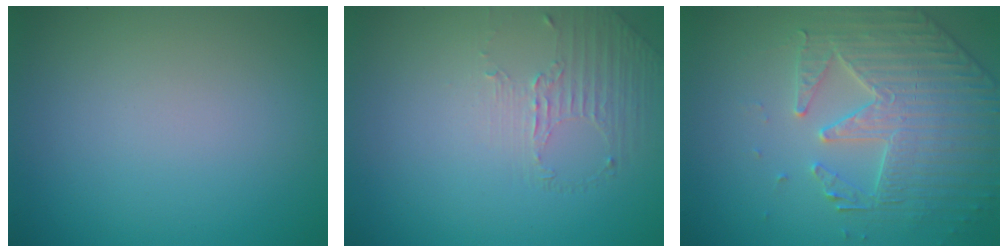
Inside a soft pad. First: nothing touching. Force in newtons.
{"total": 1.4, "press": 0.6, "slide": 1.2}
{"total": 4.3, "press": 4.2, "slide": 1.1}